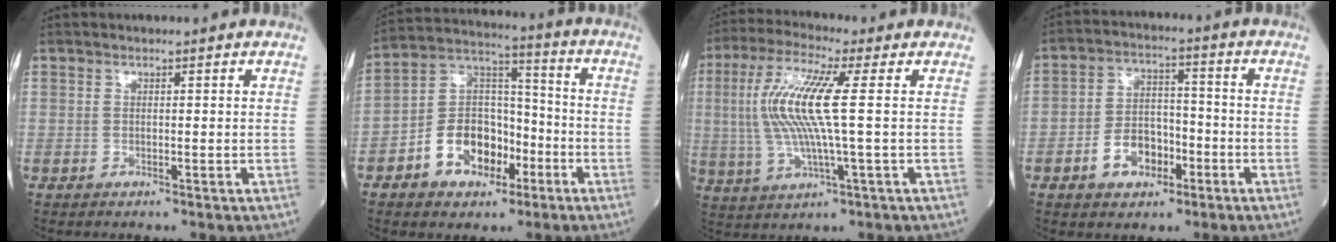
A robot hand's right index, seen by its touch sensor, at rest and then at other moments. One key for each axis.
{"total": 11.2, "fx": -4.8, "fy": 7.4, "fz": 6.9, "tx": -0.140, "ty": 0.033, "tz": -0.080}
{"total": 11.9, "fx": 1.2, "fy": 0.5, "fz": 11.8, "tx": -0.260, "ty": 0.009, "tz": 0.020}
{"total": 7.4, "fx": -3.3, "fy": 4.8, "fz": 4.5, "tx": -0.090, "ty": 0.019, "tz": -0.055}